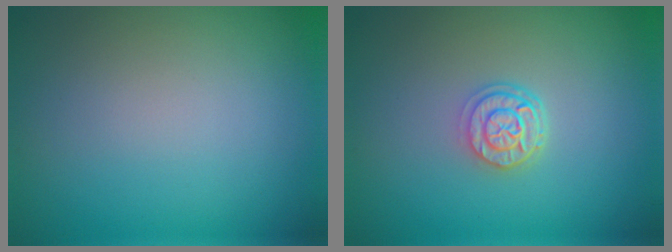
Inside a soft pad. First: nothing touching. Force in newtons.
{"total": 2.9, "press": 2.3, "slide": 1.8}